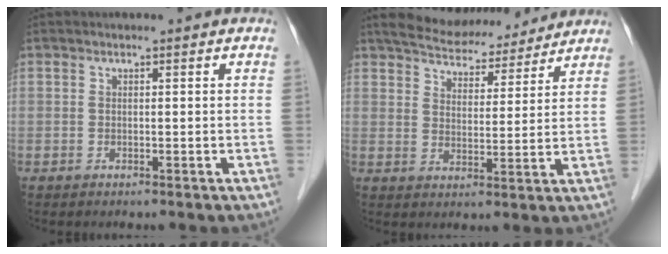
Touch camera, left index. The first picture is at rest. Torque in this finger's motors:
{"motor_torque": [-0.18, -0.68, 0.16, 0.06]}